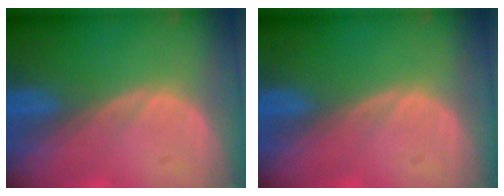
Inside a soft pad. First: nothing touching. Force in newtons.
{"total": 0.0}